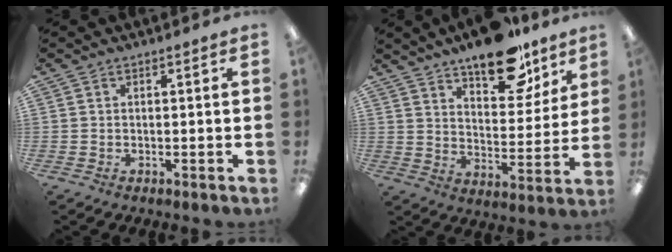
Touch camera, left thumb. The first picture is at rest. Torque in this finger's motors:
{"motor_torque": [0.31, 0.43, 1.18, -1.58, 0.26]}